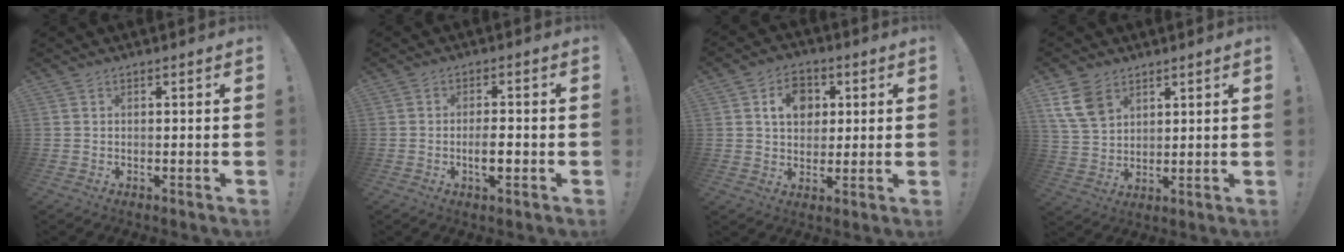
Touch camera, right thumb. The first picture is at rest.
{"total": 4.5, "force": [-1.5, 1.1, 4.1], "torque": [-0.065, -0.002, -0.028]}
{"total": 9.6, "force": [3.1, 7.7, 4.8], "torque": [-0.072, -0.001, 0.058]}
{"total": 10.4, "force": [5.9, 7.1, 5.0], "torque": [-0.097, -0.020, 0.118]}